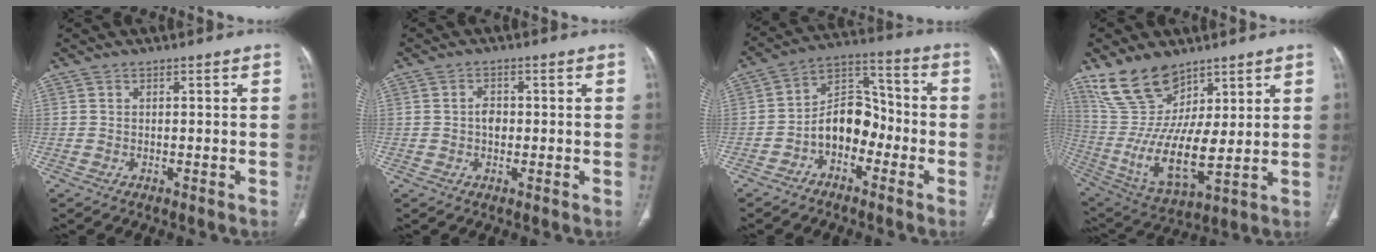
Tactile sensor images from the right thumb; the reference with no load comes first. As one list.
[{"total": 2.5, "force": [-0.1, 1.8, 1.7], "torque": [-0.025, 0.006, -0.004]}, {"total": 10.8, "force": [-3.6, 7.5, 6.8], "torque": [-0.079, 0.057, -0.073]}, {"total": 16.7, "force": [9.4, 8.6, 10.8], "torque": [-0.185, -0.048, 0.203]}]